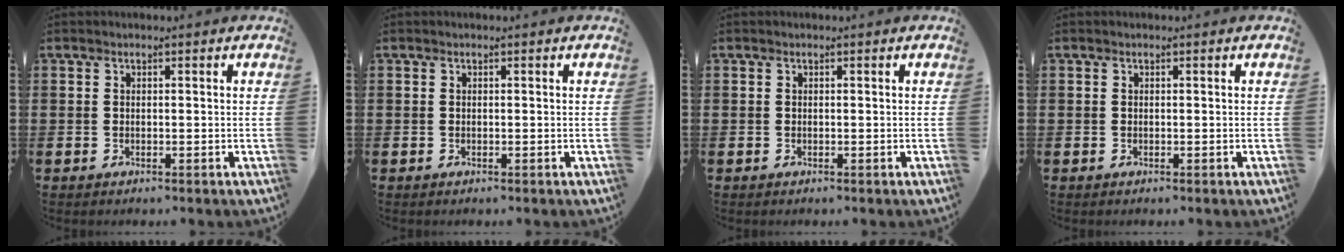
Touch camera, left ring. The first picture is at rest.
{"total": 0.0}
{"total": 0.0}
{"total": 0.0}